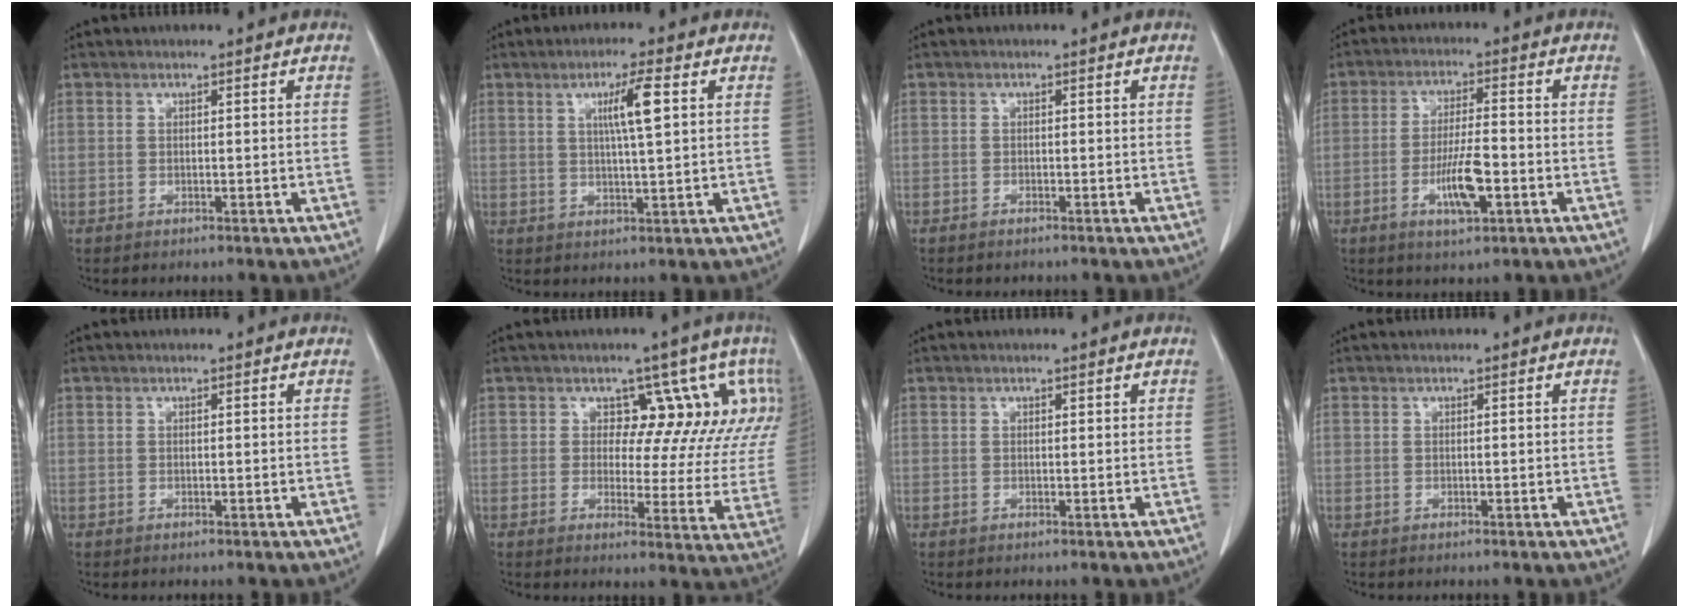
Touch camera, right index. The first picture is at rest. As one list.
[{"total": 5.5, "force": [1.7, -0.2, 5.3], "torque": [-0.090, -0.001, 0.029]}, {"total": 0.7, "force": [-0.6, 0.3, 0.2], "torque": [-0.008, -0.001, -0.009]}, {"total": 7.3, "force": [-2.6, 1.3, 6.7], "torque": [-0.128, -0.004, -0.044]}, {"total": 0.0}, {"total": 11.1, "force": [6.7, 7.3, 5.0], "torque": [-0.027, -0.005, 0.047]}, {"total": 0.0}, {"total": 0.0}]